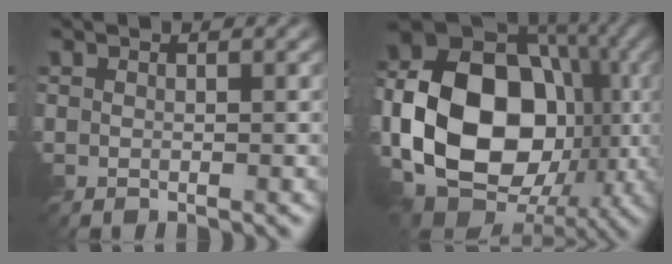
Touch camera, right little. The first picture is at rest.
{"total": 17.6, "force": [-2.5, 13.2, 11.4], "torque": [-0.184, -0.013, -0.042]}